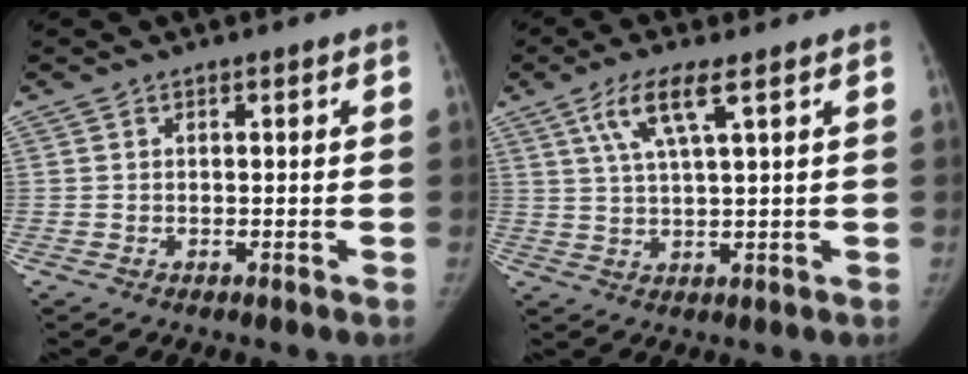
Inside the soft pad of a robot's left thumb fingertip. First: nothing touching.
{"total": 7.0, "force": [3.4, 1.0, 6.1], "torque": [-0.132, -0.007, 0.069]}